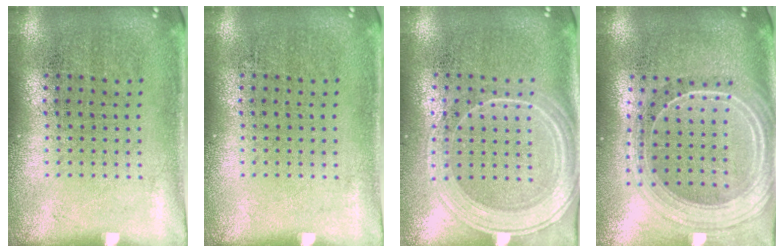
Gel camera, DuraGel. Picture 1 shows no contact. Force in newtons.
{"total": 0.0}
{"total": 2.0, "press": 1.9, "slide": 0.7}
{"total": 2.3, "press": 2.0, "slide": 1.2}